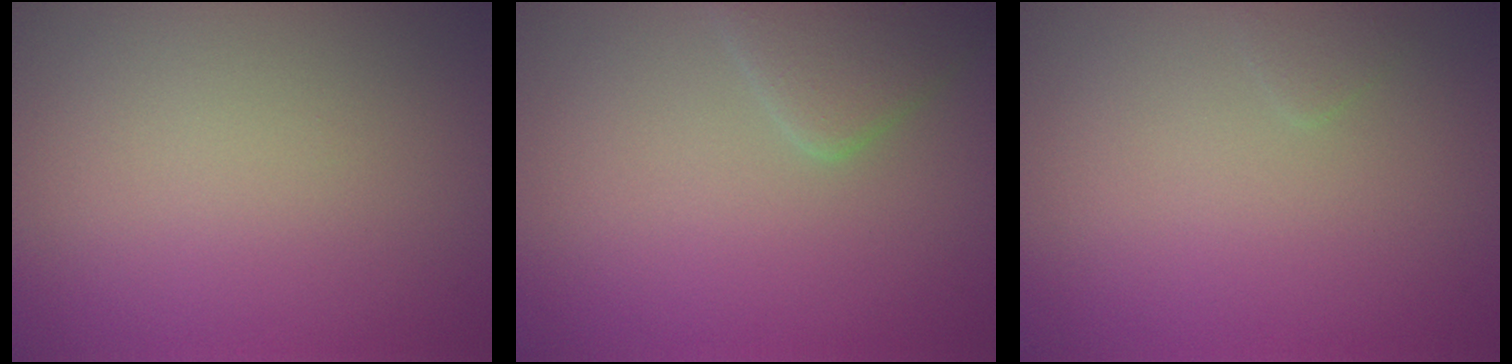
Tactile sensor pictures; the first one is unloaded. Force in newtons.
{"total": 2.9, "press": 2.9, "slide": 0.2}
{"total": 0.6, "press": 0.6, "slide": 0.0}